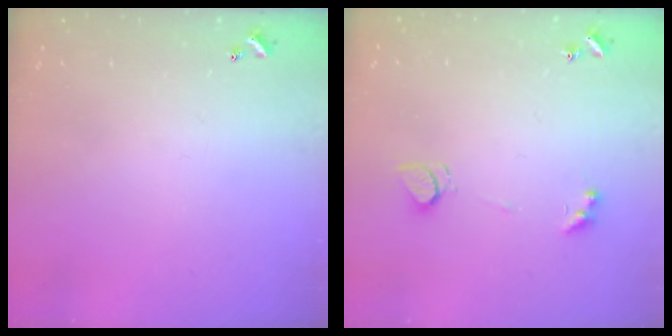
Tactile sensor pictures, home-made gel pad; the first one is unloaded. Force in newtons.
{"total": 2.4, "press": 2.3, "slide": 0.6}